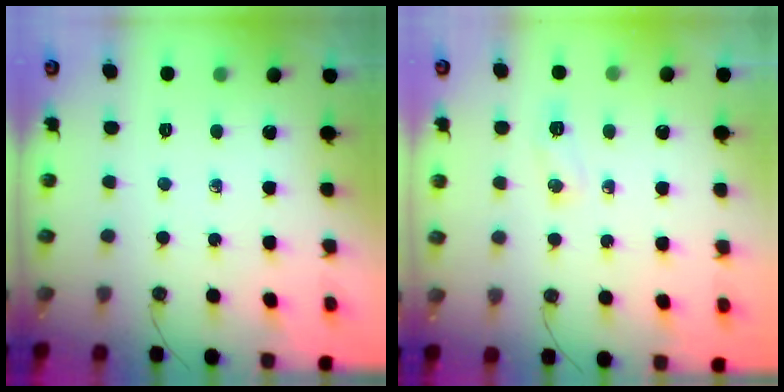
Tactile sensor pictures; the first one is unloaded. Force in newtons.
{"total": 6.5, "press": 5.3, "slide": 3.8}